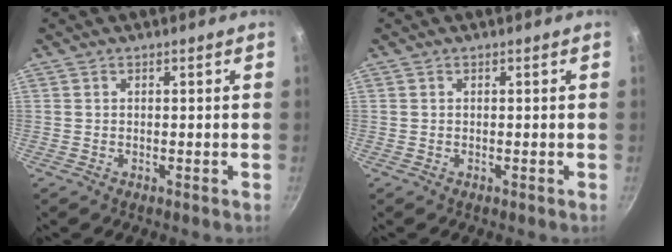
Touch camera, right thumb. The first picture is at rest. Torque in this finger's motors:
{"motor_torque": [-0.15, 0.16, 0.11, 0.09, -0.03]}